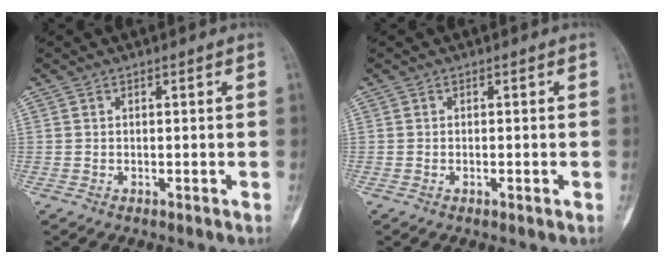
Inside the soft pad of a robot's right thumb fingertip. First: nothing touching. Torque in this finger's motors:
{"motor_torque": [-0.48, -0.27, -0.30, -0.11, -0.04]}